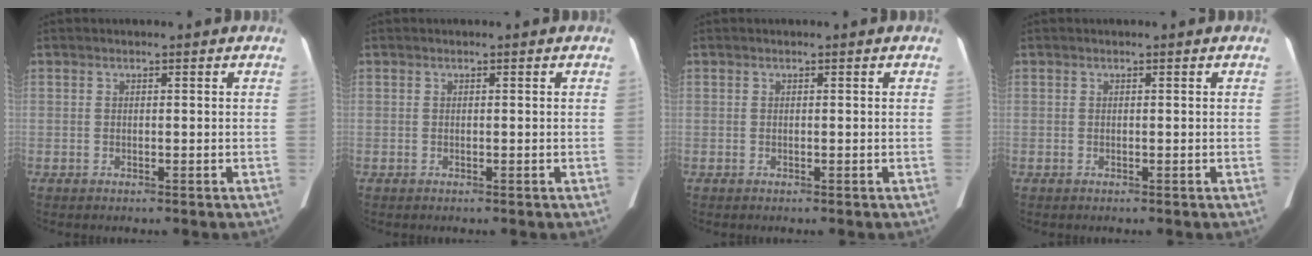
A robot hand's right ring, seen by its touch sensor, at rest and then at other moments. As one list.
[{"total": 0.0}, {"total": 0.0}, {"total": 0.0}]